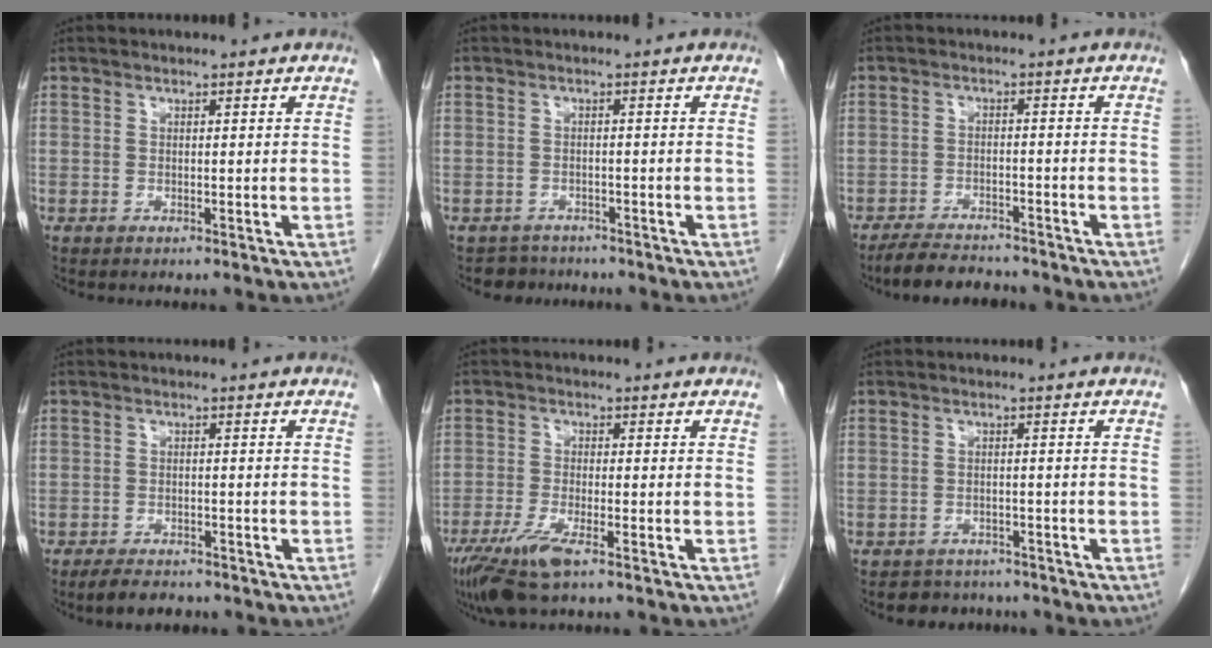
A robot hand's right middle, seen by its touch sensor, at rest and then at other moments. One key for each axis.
{"total": 2.8, "fx": -2.4, "fy": 1.3, "fz": -0.7, "tx": 0.004, "ty": 0.000, "tz": -0.040}
{"total": 6.4, "fx": -5.9, "fy": 1.5, "fz": 2.0, "tx": -0.037, "ty": -0.015, "tz": -0.096}
{"total": 4.2, "fx": -3.5, "fy": 1.6, "fz": 1.7, "tx": -0.033, "ty": -0.005, "tz": -0.054}
{"total": 6.8, "fx": -4.2, "fy": 0.9, "fz": 5.2, "tx": -0.108, "ty": -0.019, "tz": -0.078}
{"total": 4.1, "fx": -3.5, "fy": 2.0, "fz": -0.2, "tx": 0.000, "ty": 0.007, "tz": -0.050}